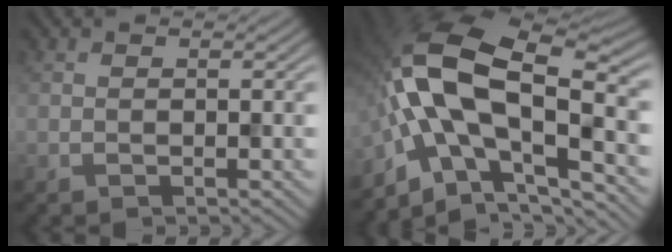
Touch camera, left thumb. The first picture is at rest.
{"total": 16.6, "force": [-3.1, 8.4, 13.9], "torque": [-0.268, 0.019, -0.067]}